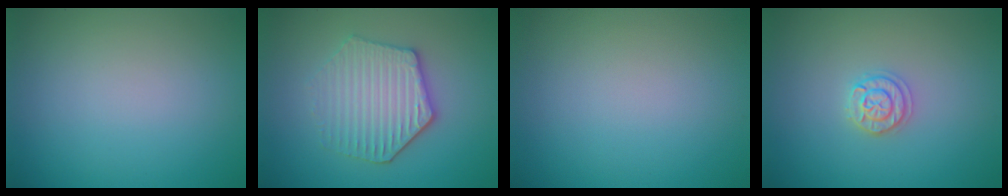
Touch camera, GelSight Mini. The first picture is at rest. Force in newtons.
{"total": 4.4, "press": 4.0, "slide": 1.8}
{"total": 0.0}
{"total": 1.7, "press": 1.7, "slide": 0.2}